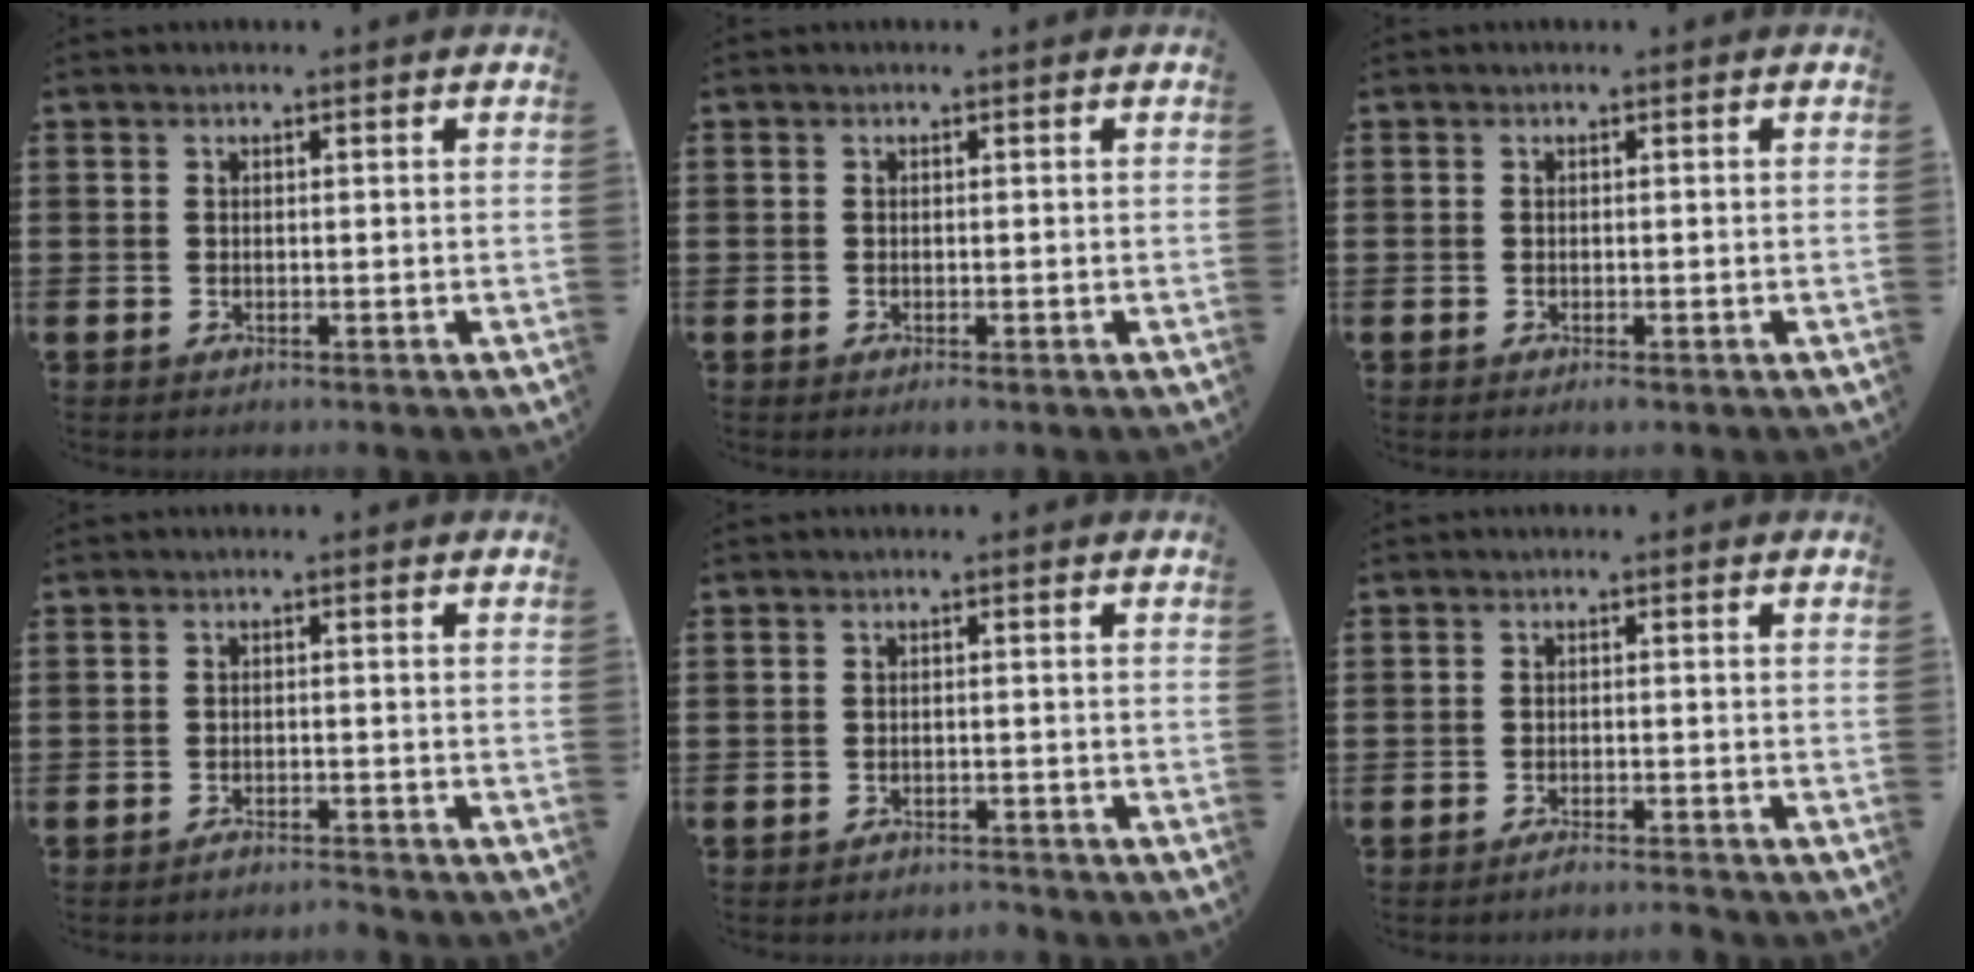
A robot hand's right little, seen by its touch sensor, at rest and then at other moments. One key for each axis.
{"total": 0.5, "fx": -0.3, "fy": 0.1, "fz": 0.4, "tx": -0.010, "ty": -0.002, "tz": -0.004}
{"total": 0.7, "fx": -0.3, "fy": 0.2, "fz": 0.6, "tx": -0.011, "ty": -0.001, "tz": -0.005}
{"total": 1.6, "fx": -1.6, "fy": 0.0, "fz": 0.1, "tx": -0.006, "ty": 0.002, "tz": -0.033}
{"total": 1.3, "fx": -1.3, "fy": 0.1, "fz": -0.1, "tx": -0.003, "ty": 0.002, "tz": -0.028}
{"total": 1.6, "fx": -1.5, "fy": 0.0, "fz": 0.6, "tx": -0.010, "ty": 0.000, "tz": -0.028}